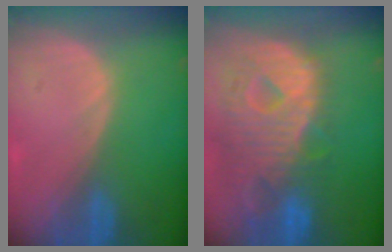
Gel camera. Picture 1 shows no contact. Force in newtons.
{"total": 12.8, "press": 11.0, "slide": 6.6}